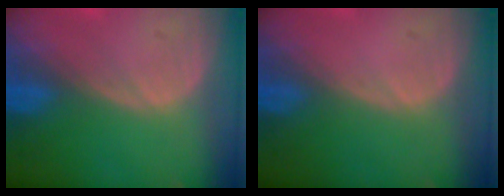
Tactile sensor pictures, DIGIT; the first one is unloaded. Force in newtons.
{"total": 0.0}